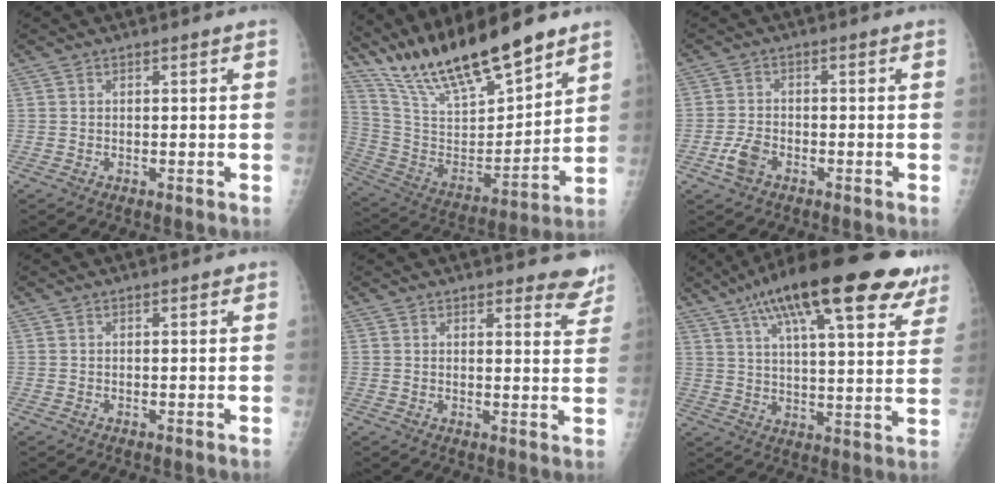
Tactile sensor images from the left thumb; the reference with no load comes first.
{"total": 22.1, "force": [17.5, 5.4, 12.3], "torque": [-0.190, -0.082, 0.324]}
{"total": 4.1, "force": [-2.1, 2.6, 2.5], "torque": [-0.052, 0.010, -0.040]}
{"total": 0.0}
{"total": 5.9, "force": [5.3, 2.0, 1.5], "torque": [0.015, -0.035, 0.047]}
{"total": 26.0, "force": [15.5, 7.7, 19.3], "torque": [-0.278, -0.009, 0.226]}